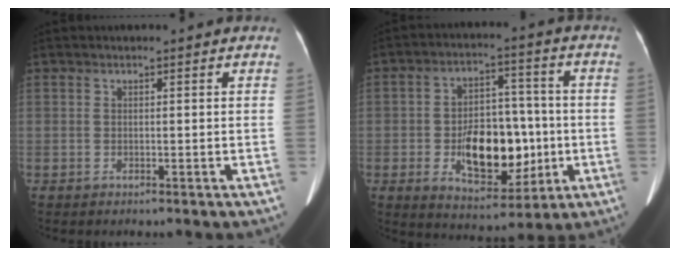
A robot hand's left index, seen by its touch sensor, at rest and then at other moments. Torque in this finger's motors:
{"motor_torque": [0.52, 0.08, 0.38, 0.05]}